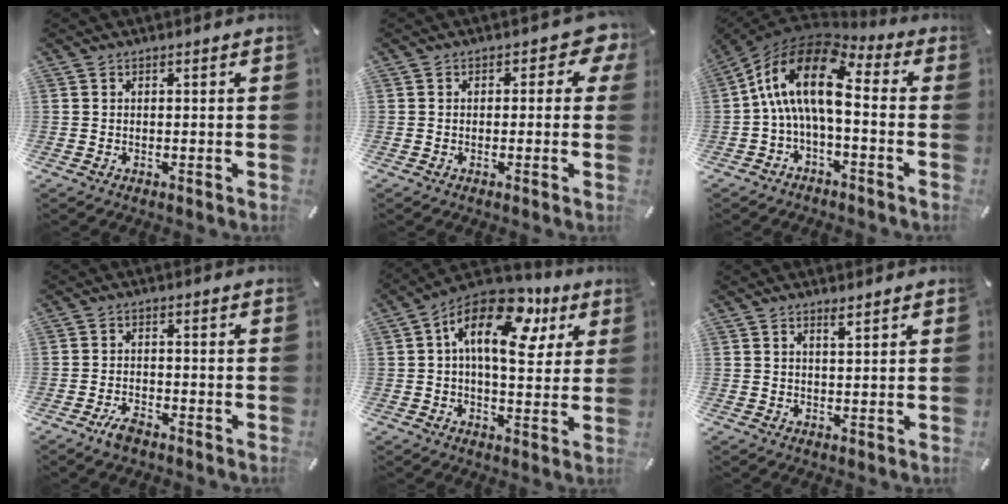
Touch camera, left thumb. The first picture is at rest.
{"total": 4.6, "force": [0.8, 3.0, 3.4], "torque": [-0.042, 0.004, 0.008]}
{"total": 15.3, "force": [1.8, 7.5, 13.3], "torque": [-0.275, -0.009, 0.027]}
{"total": 3.6, "force": [-2.6, 1.6, 2.0], "torque": [-0.044, 0.010, -0.051]}
{"total": 18.1, "force": [6.4, 9.4, 14.0], "torque": [-0.229, -0.028, 0.104]}
{"total": 1.8, "force": [1.4, 0.2, 1.1], "torque": [-0.024, -0.001, 0.025]}